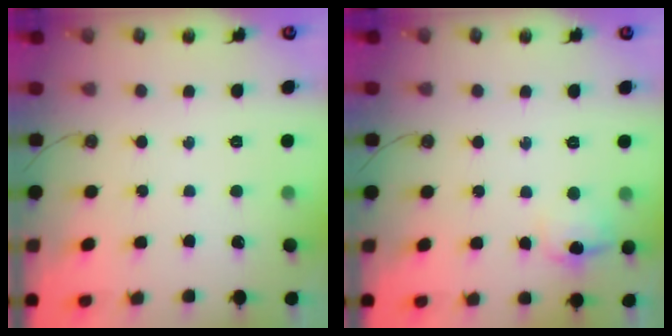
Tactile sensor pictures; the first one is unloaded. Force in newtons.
{"total": 8.2, "press": 8.2, "slide": 0.7}